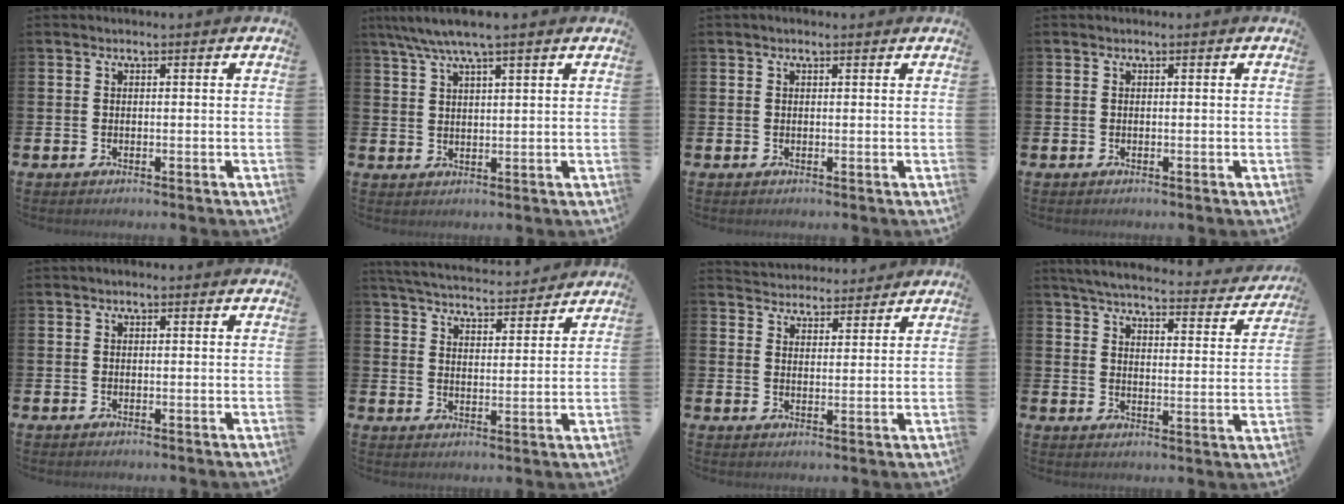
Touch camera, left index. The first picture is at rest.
{"total": 5.2, "force": [4.2, 0.3, 3.0], "torque": [-0.071, -0.008, 0.076]}
{"total": 0.5, "force": [0.4, 0.1, 0.4], "torque": [0.003, -0.002, 0.004]}
{"total": 0.0}
{"total": 0.0}
{"total": 5.3, "force": [5.2, 0.7, 0.6], "torque": [-0.028, -0.040, 0.089]}
{"total": 4.1, "force": [4.0, 0.8, -0.6], "torque": [-0.001, -0.024, 0.072]}
{"total": 4.7, "force": [4.4, 0.7, 1.5], "torque": [-0.044, -0.036, 0.070]}